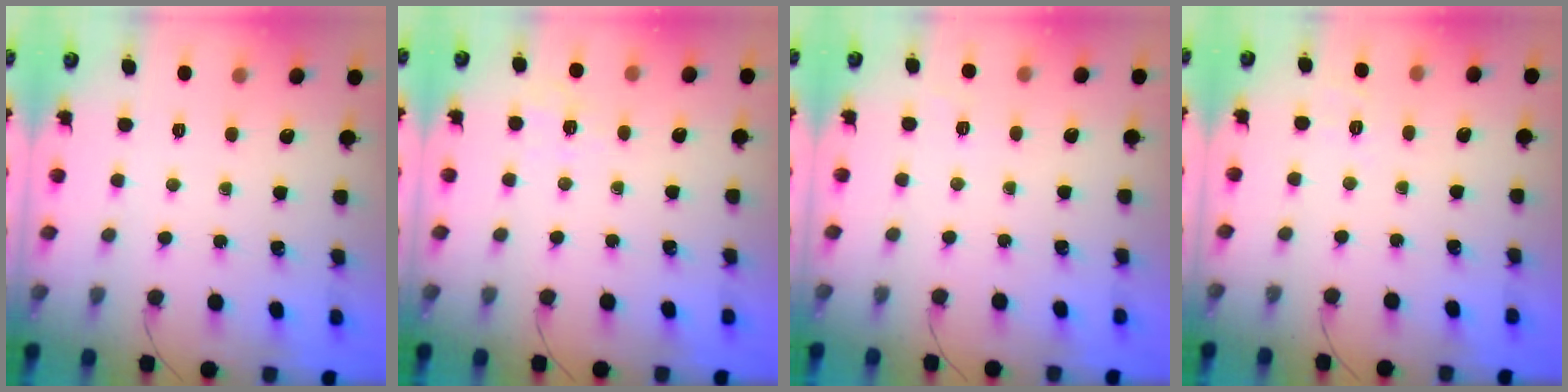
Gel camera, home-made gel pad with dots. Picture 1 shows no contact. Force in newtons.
{"total": 2.0, "press": 0.8, "slide": 1.8}
{"total": 3.1, "press": 2.8, "slide": 1.3}
{"total": 1.9, "press": 0.7, "slide": 1.7}